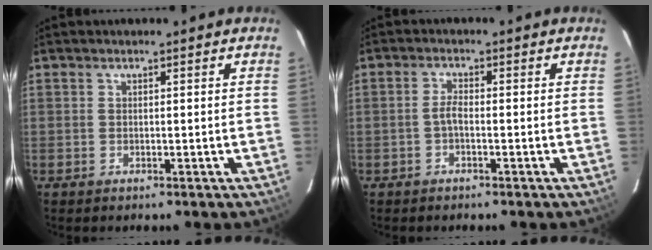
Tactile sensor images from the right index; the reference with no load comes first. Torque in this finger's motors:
{"motor_torque": [0.24, -0.03, 0.20, 0.05]}